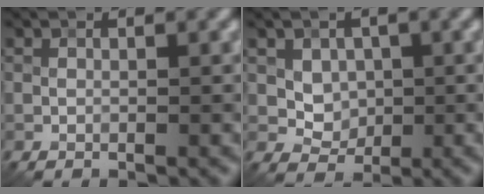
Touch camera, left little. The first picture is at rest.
{"total": 2.5, "force": [0.7, 2.1, 1.2], "torque": [-0.023, -0.009, 0.021]}